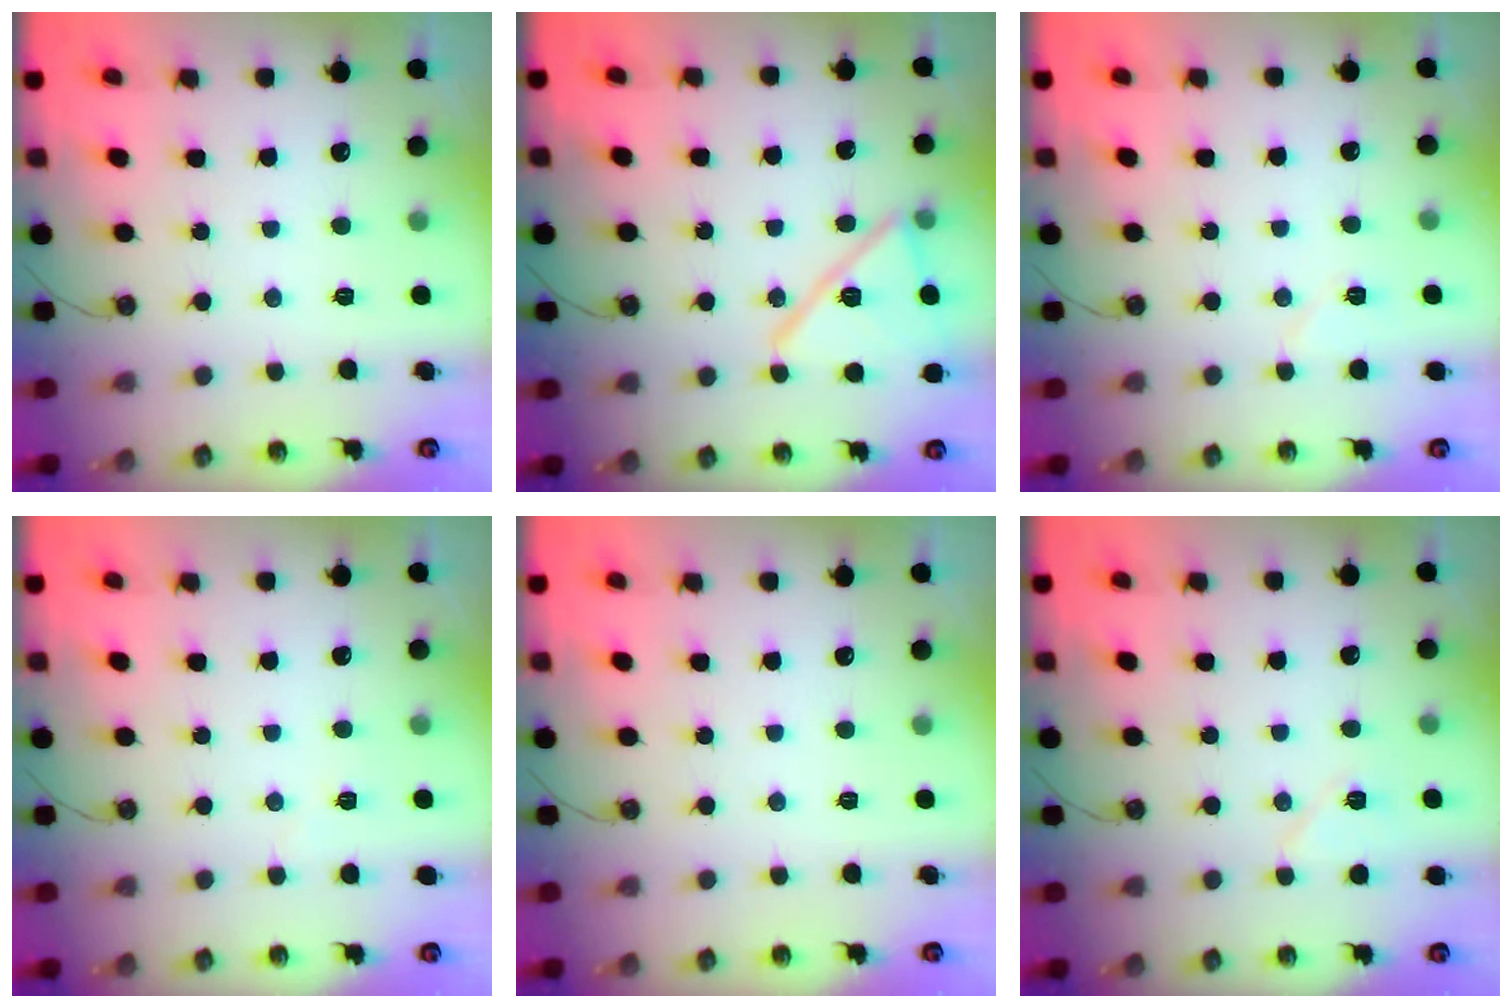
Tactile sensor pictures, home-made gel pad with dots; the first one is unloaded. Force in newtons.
{"total": 16.1, "press": 16.1, "slide": 1.1}
{"total": 5.3, "press": 5.2, "slide": 0.6}
{"total": 3.3, "press": 2.7, "slide": 2.0}
{"total": 0.0}
{"total": 6.2, "press": 6.1, "slide": 1.3}